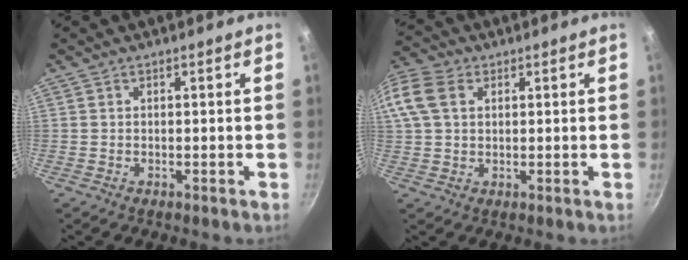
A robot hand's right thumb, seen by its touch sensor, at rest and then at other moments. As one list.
[{"total": 15.3, "force": [4.9, 10.9, 9.6], "torque": [-0.235, 0.040, 0.088]}]